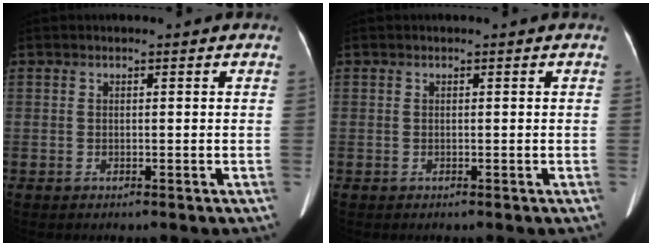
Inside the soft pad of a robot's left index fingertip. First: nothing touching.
{"total": 0.0}